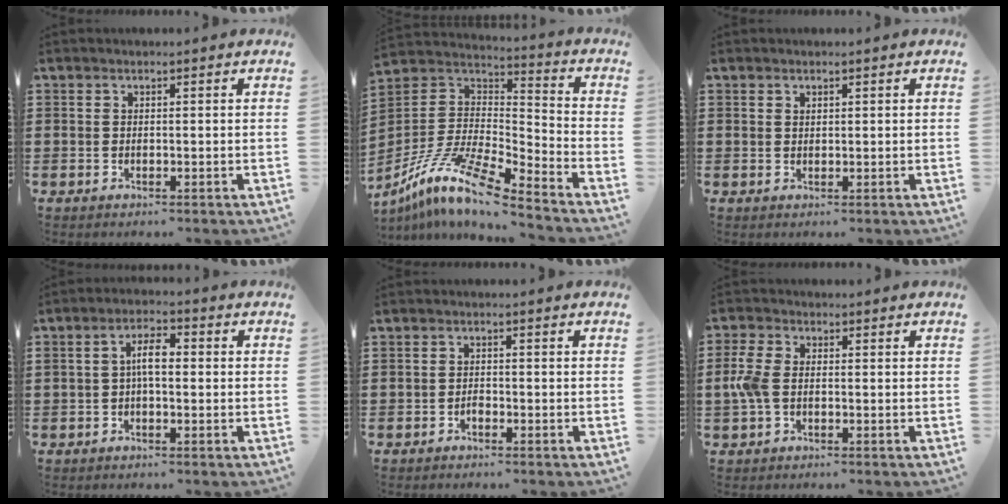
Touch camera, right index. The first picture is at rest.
{"total": 11.3, "force": [-8.8, 1.7, 6.9], "torque": [-0.158, 0.001, -0.182]}
{"total": 0.7, "force": [0.5, 0.5, 0.2], "torque": [-0.004, 0.002, 0.010]}
{"total": 4.4, "force": [-0.2, 1.6, 4.1], "torque": [-0.081, 0.006, -0.008]}
{"total": 1.1, "force": [-0.7, 0.7, 0.5], "torque": [-0.013, -0.003, -0.014]}
{"total": 4.7, "force": [-0.3, 2.8, 3.8], "torque": [-0.102, -0.002, -0.015]}